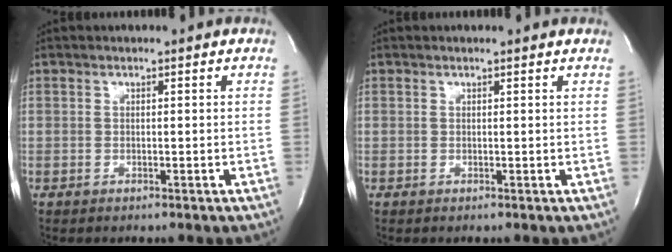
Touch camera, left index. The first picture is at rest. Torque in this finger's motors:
{"motor_torque": [0.06, -0.03, -0.15, -0.02]}